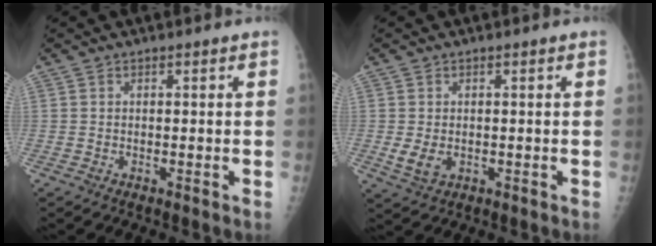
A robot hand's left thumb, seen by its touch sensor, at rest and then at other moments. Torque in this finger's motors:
{"motor_torque": [-0.23, 0.32, 0.47, 0.05, 0.10]}